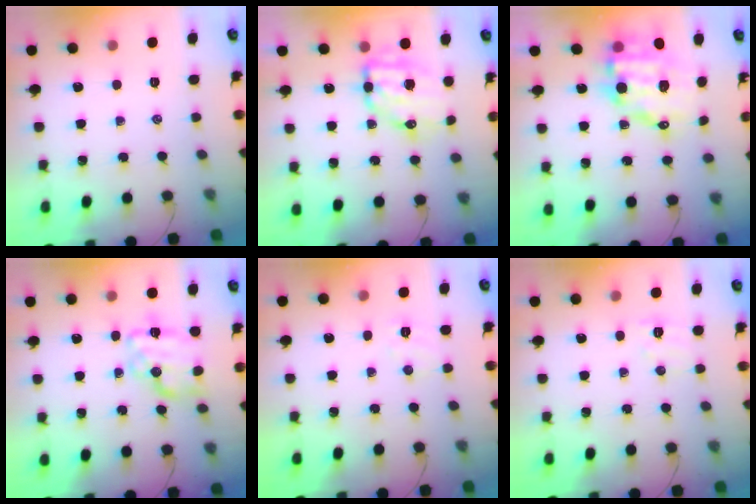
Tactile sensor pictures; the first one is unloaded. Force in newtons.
{"total": 9.3, "press": 9.1, "slide": 2.0}
{"total": 13.0, "press": 12.7, "slide": 2.9}
{"total": 11.1, "press": 11.1, "slide": 0.4}
{"total": 4.8, "press": 4.6, "slide": 1.1}
{"total": 6.0, "press": 5.9, "slide": 1.4}